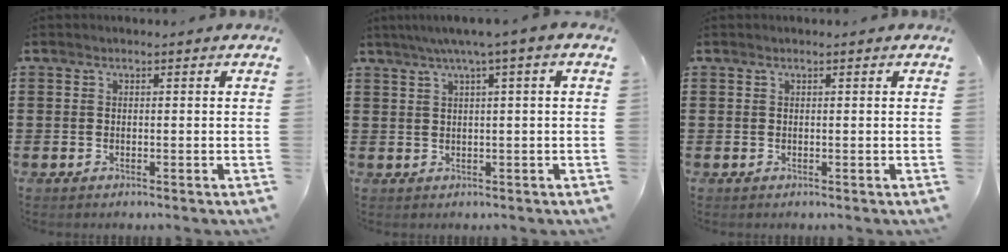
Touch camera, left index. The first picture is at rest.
{"total": 2.9, "force": [0.9, -0.4, 2.7], "torque": [-0.051, -0.004, 0.013]}
{"total": 0.0}